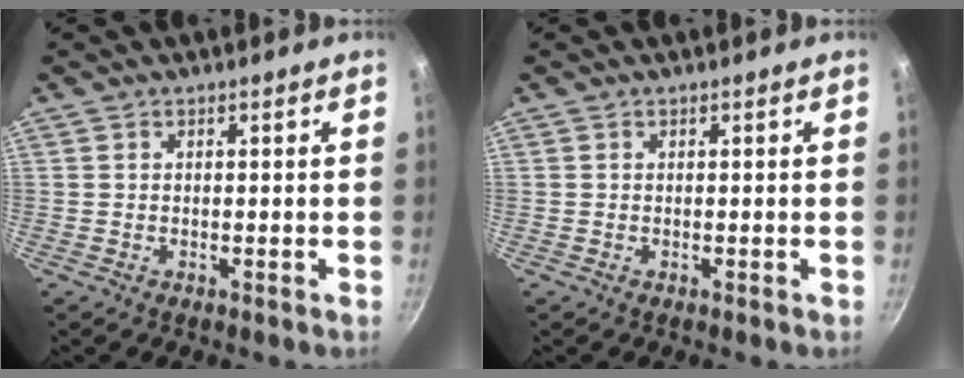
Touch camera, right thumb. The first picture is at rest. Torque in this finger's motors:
{"motor_torque": [0.04, -0.12, -0.14, 0.12, 0.09]}